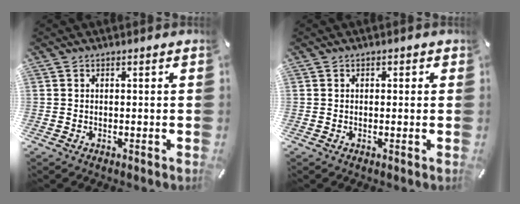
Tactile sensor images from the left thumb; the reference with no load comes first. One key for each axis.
{"total": 0.7, "fx": 0.0, "fy": 0.7, "fz": 0.2, "tx": 0.004, "ty": 0.002, "tz": -0.003}